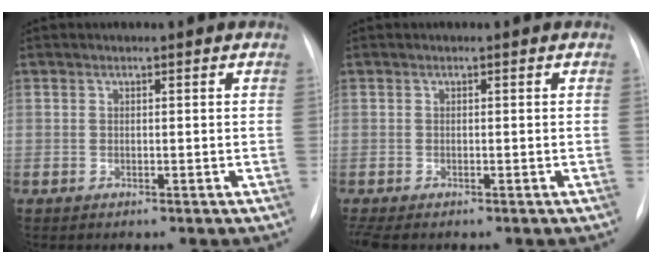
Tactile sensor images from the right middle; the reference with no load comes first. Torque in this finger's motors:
{"motor_torque": [0.50, -0.25, 0.00, 0.03]}